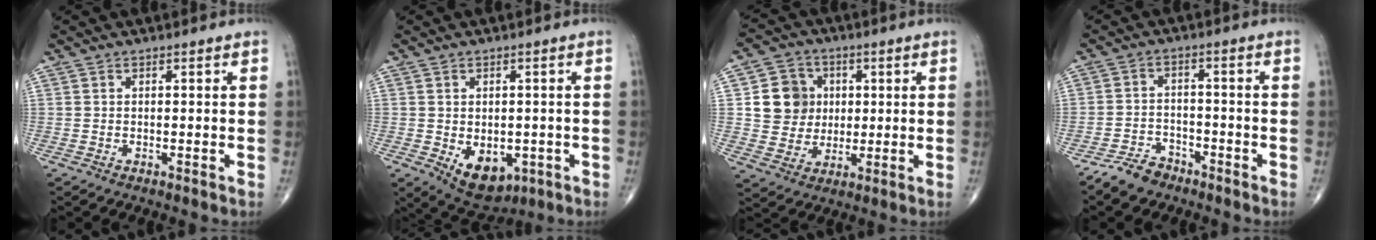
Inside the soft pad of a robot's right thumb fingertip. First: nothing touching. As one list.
[{"total": 9.1, "force": [-2.8, 6.0, 6.3], "torque": [-0.069, -0.003, -0.025]}, {"total": 9.9, "force": [1.6, 9.0, 3.6], "torque": [-0.026, 0.000, 0.029]}, {"total": 5.5, "force": [-4.4, 2.9, 1.4], "torque": [-0.018, 0.020, -0.085]}]